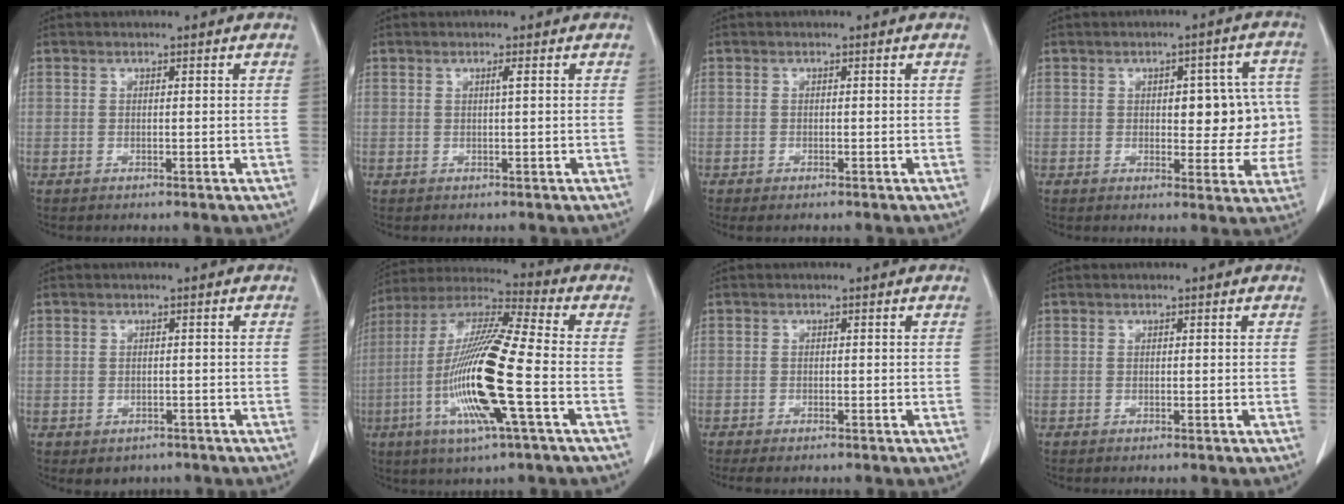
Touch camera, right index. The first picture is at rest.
{"total": 0.7, "force": [0.2, -0.2, 0.6], "torque": [-0.015, -0.001, 0.006]}
{"total": 0.8, "force": [-0.6, 0.3, 0.5], "torque": [-0.010, -0.003, -0.006]}
{"total": 9.3, "force": [0.4, 4.3, 8.2], "torque": [-0.083, 0.028, 0.011]}
{"total": 2.7, "force": [-1.6, 2.1, 0.5], "torque": [-0.002, 0.005, -0.016]}
{"total": 18.0, "force": [-4.6, 0.7, 17.4], "torque": [-0.359, -0.014, -0.095]}
{"total": 1.9, "force": [-1.6, 0.5, 0.9], "torque": [-0.015, -0.005, -0.023]}
{"total": 0.0}